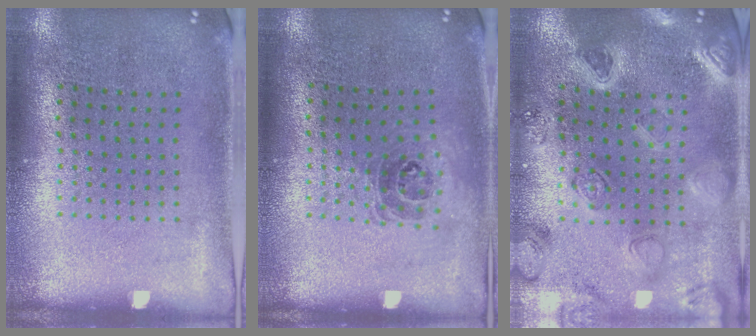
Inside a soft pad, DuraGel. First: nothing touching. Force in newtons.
{"total": 1.0, "press": 0.9, "slide": 0.5}
{"total": 2.3, "press": 2.3, "slide": 0.4}